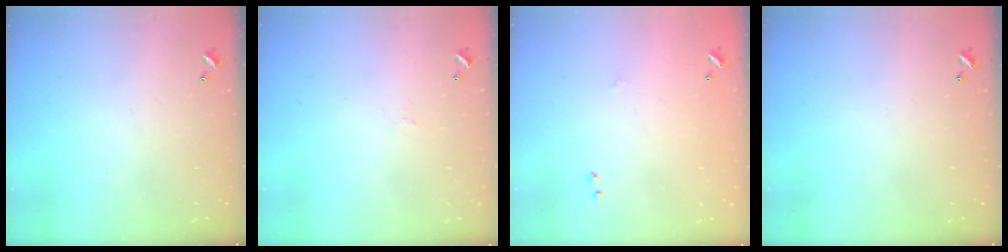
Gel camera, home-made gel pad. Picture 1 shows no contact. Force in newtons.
{"total": 1.7, "press": 1.6, "slide": 0.3}
{"total": 6.7, "press": 6.6, "slide": 0.6}
{"total": 0.0}